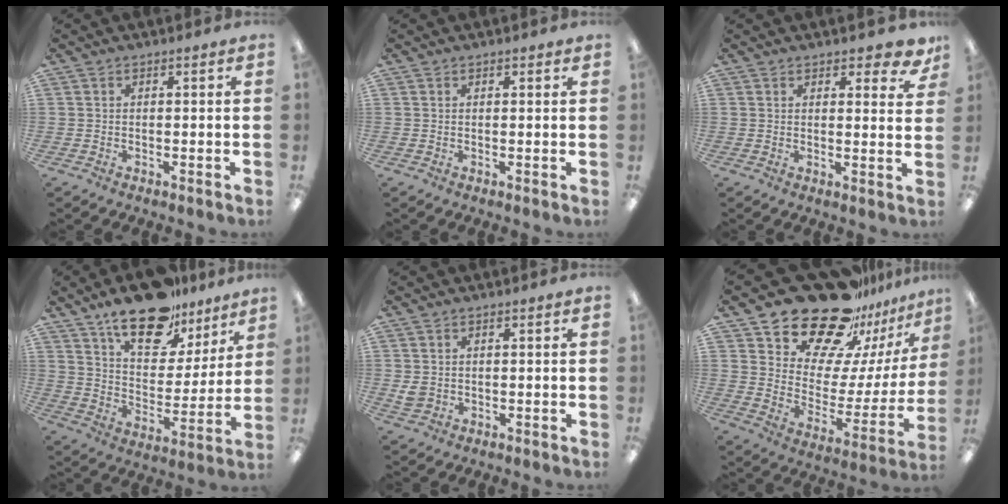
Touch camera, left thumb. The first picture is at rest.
{"total": 0.7, "force": [0.6, 0.4, 0.2], "torque": [0.004, -0.002, 0.009]}
{"total": 4.0, "force": [3.4, 1.4, 1.6], "torque": [-0.005, -0.023, 0.056]}
{"total": 18.2, "force": [13.2, 8.7, 8.9], "torque": [-0.147, -0.073, 0.229]}
{"total": 2.6, "force": [0.7, 2.2, 1.2], "torque": [-0.015, 0.001, 0.013]}
{"total": 23.7, "force": [19.7, 10.8, 7.7], "torque": [-0.130, -0.137, 0.358]}